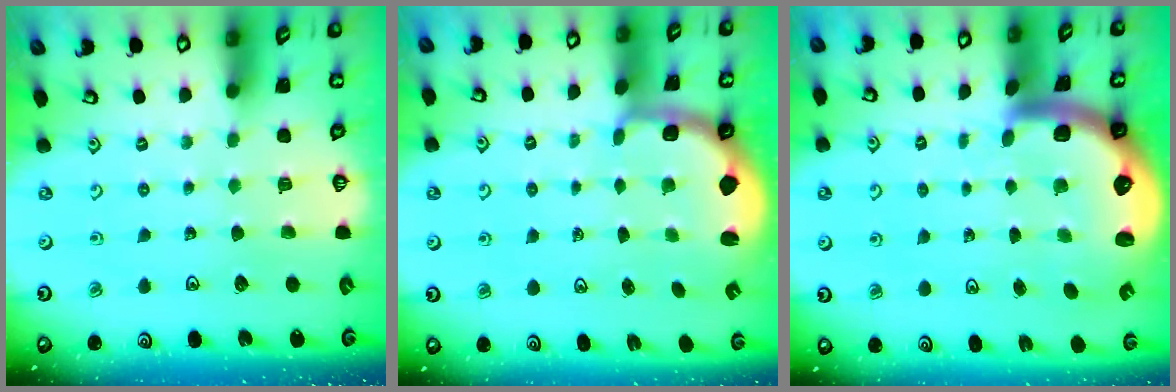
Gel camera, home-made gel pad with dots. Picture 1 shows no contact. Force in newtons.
{"total": 2.5, "press": 1.5, "slide": 2.0}
{"total": 4.8, "press": 4.6, "slide": 1.6}